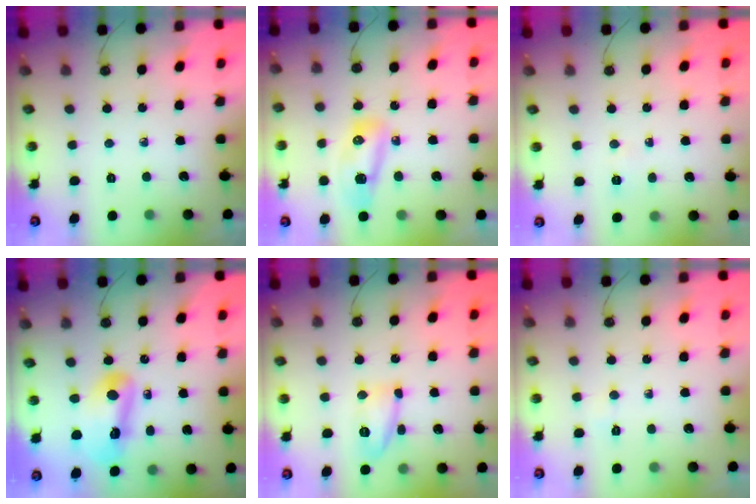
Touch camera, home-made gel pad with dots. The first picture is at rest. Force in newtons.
{"total": 9.2, "press": 9.1, "slide": 1.3}
{"total": 2.6, "press": 2.4, "slide": 0.9}
{"total": 13.8, "press": 13.7, "slide": 1.5}
{"total": 10.3, "press": 10.3, "slide": 0.5}
{"total": 2.8, "press": 2.7, "slide": 0.4}